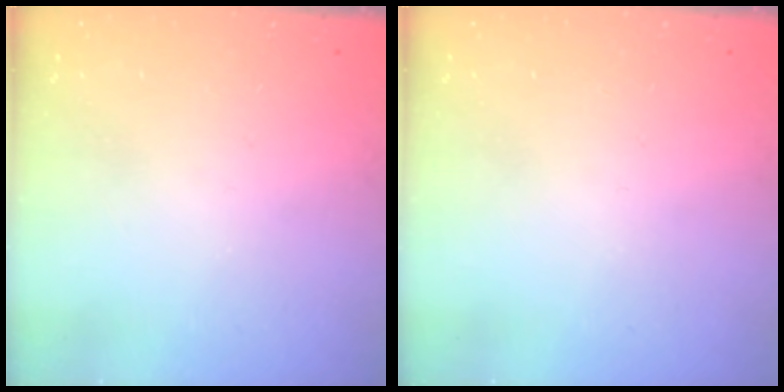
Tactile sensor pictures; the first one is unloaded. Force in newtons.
{"total": 0.0}